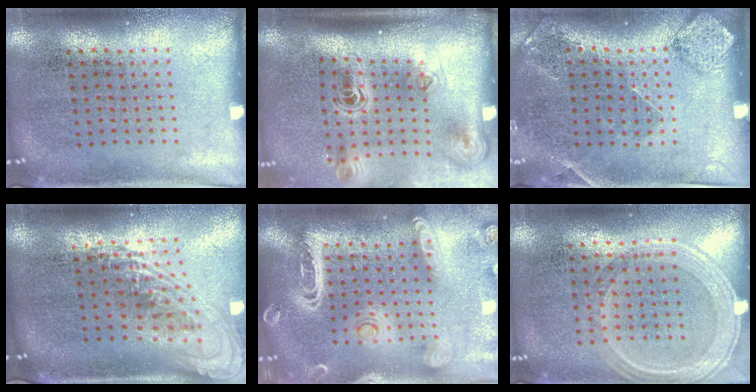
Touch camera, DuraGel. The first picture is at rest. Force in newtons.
{"total": 2.3, "press": 1.5, "slide": 1.7}
{"total": 1.5, "press": 1.3, "slide": 0.7}
{"total": 2.3, "press": 1.7, "slide": 1.6}
{"total": 2.9, "press": 2.5, "slide": 1.6}
{"total": 1.3, "press": 1.3, "slide": 0.3}